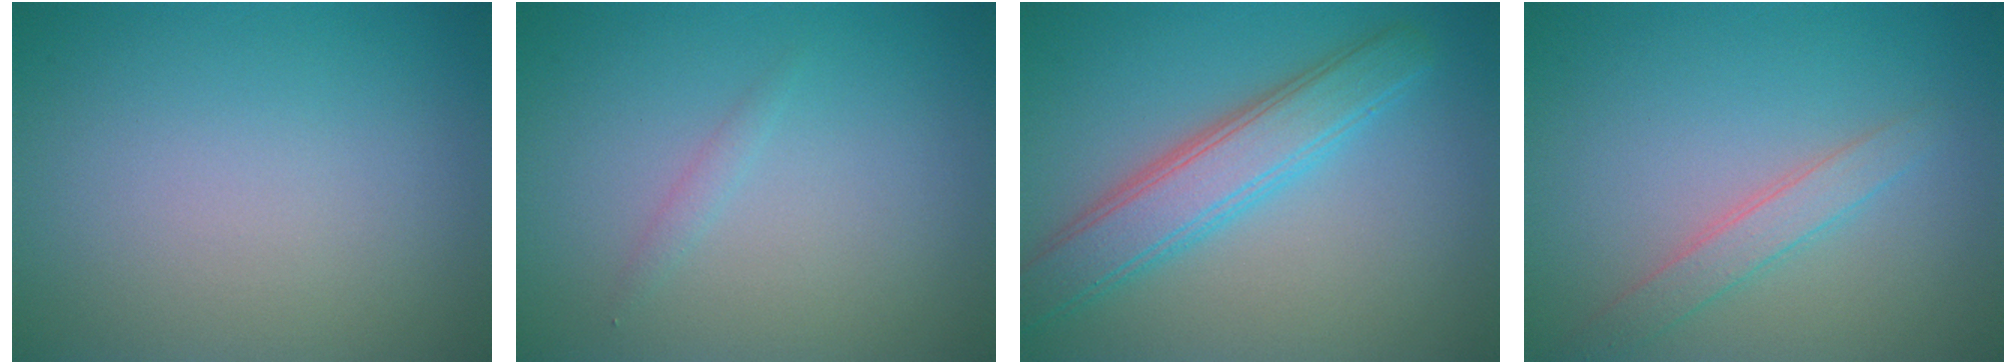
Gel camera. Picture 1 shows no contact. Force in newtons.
{"total": 0.8, "press": 0.8, "slide": 0.0}
{"total": 4.9, "press": 4.9, "slide": 0.3}
{"total": 2.0, "press": 2.0, "slide": 0.1}